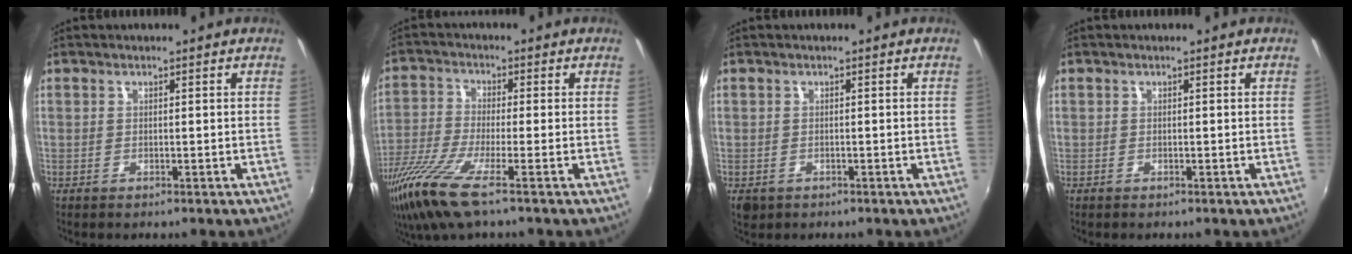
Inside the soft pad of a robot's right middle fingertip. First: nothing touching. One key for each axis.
{"total": 10.9, "fx": -7.0, "fy": 0.7, "fz": 8.4, "tx": -0.194, "ty": -0.036, "tz": -0.139}
{"total": 2.8, "fx": -1.1, "fy": 2.2, "fz": 1.3, "tx": -0.029, "ty": -0.009, "tz": -0.014}
{"total": 0.0}